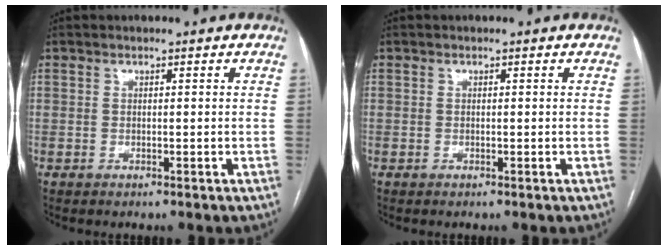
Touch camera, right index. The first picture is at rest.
{"total": 0.0}